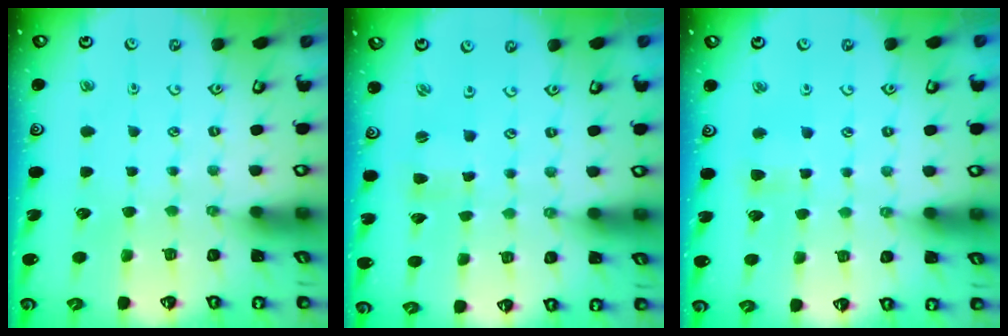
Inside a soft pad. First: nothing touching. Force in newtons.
{"total": 2.5, "press": 2.4, "slide": 0.5}
{"total": 3.3, "press": 3.3, "slide": 0.5}